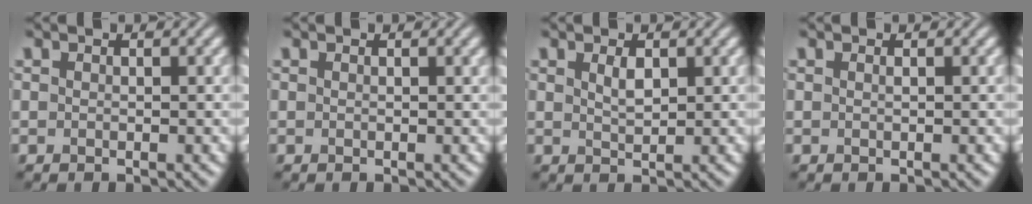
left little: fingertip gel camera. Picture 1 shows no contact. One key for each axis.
{"total": 0.7, "fx": 0.4, "fy": 0.2, "fz": 0.6, "tx": -0.006, "ty": 0.005, "tz": 0.004}
{"total": 1.3, "fx": 0.7, "fy": 0.5, "fz": 1.1, "tx": -0.023, "ty": 0.000, "tz": 0.015}
{"total": 0.0}